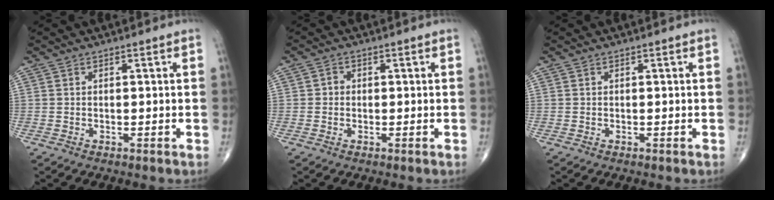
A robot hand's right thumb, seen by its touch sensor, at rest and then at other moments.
{"total": 1.4, "force": [-0.1, 1.3, 0.5], "torque": [0.000, 0.004, -0.005]}
{"total": 0.0}